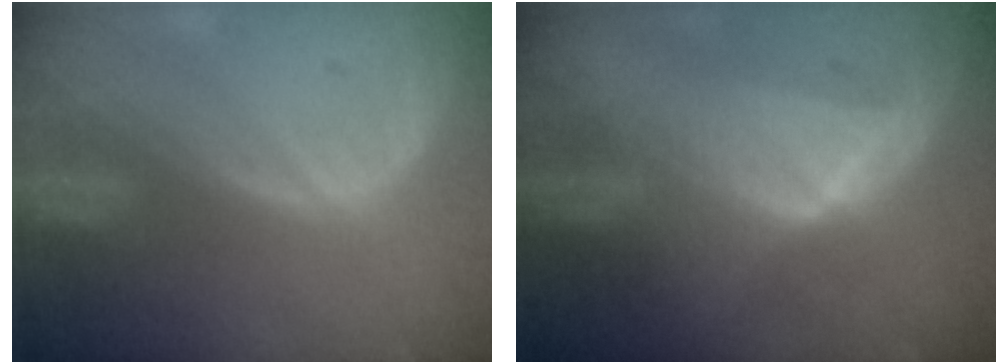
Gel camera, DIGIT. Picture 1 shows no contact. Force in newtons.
{"total": 7.1, "press": 7.1, "slide": 0.2}